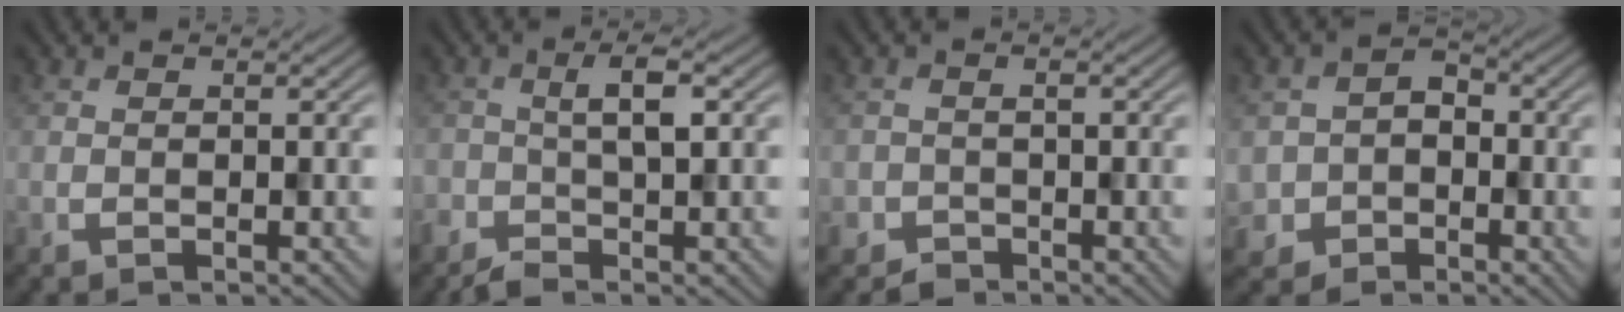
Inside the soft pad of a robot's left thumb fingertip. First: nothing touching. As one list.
[{"total": 3.0, "force": [-1.3, 0.9, 2.5], "torque": [-0.045, 0.007, -0.033]}, {"total": 2.1, "force": [-1.6, 1.4, -0.2], "torque": [0.011, -0.003, -0.031]}, {"total": 4.3, "force": [-1.6, 3.8, 1.3], "torque": [-0.028, -0.006, -0.036]}]